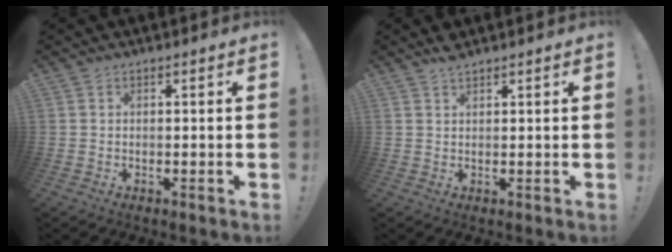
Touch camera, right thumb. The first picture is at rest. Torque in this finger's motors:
{"motor_torque": [-0.08, 0.28, 0.20, 0.01, -0.01]}